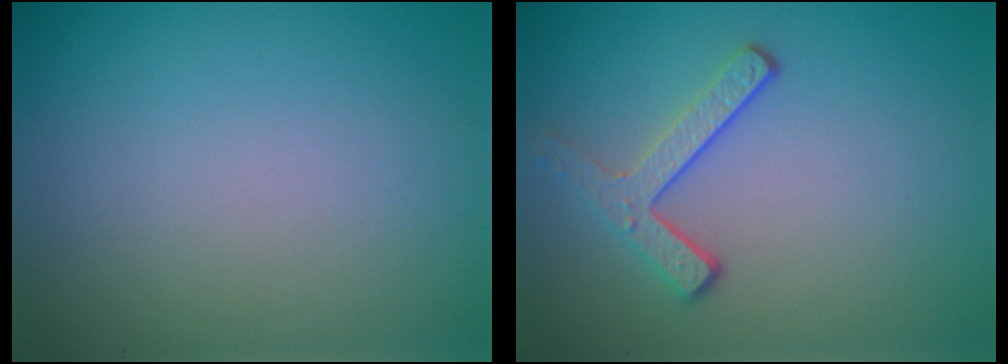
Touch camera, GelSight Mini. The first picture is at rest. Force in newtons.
{"total": 2.9, "press": 2.3, "slide": 1.7}